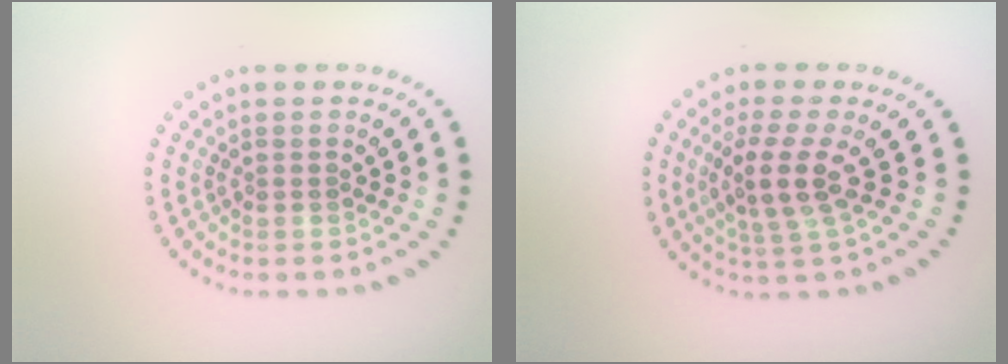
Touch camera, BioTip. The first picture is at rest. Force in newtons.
{"total": 3.5, "press": 3.0, "slide": 1.9}